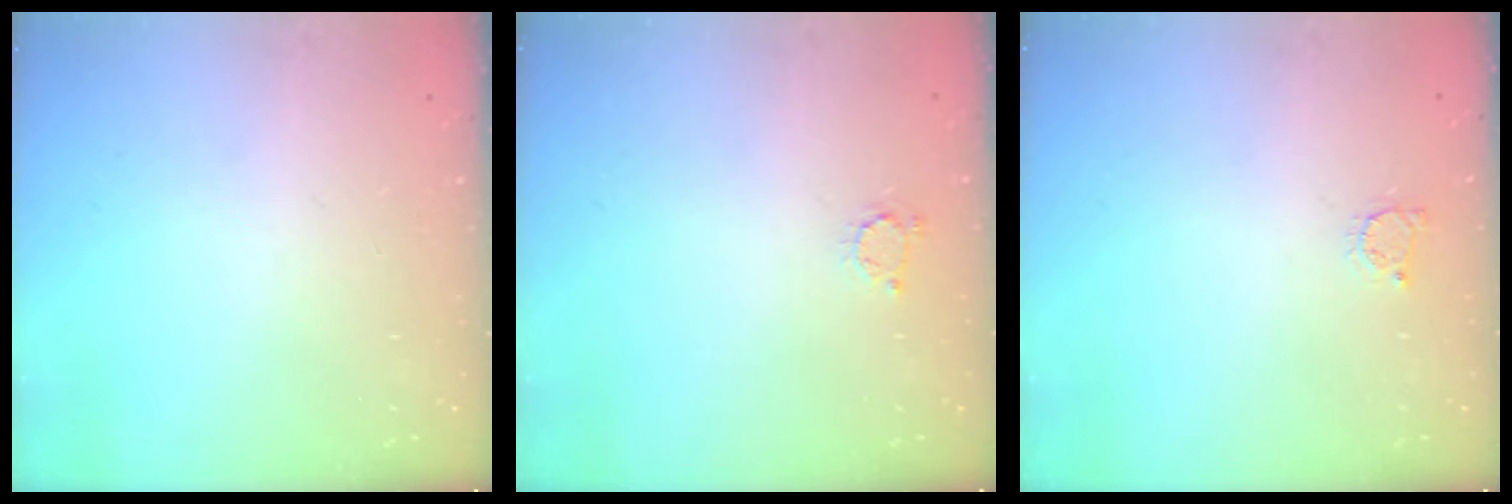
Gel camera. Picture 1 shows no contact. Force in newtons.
{"total": 3.0, "press": 3.0, "slide": 0.2}
{"total": 2.4, "press": 2.4, "slide": 0.3}